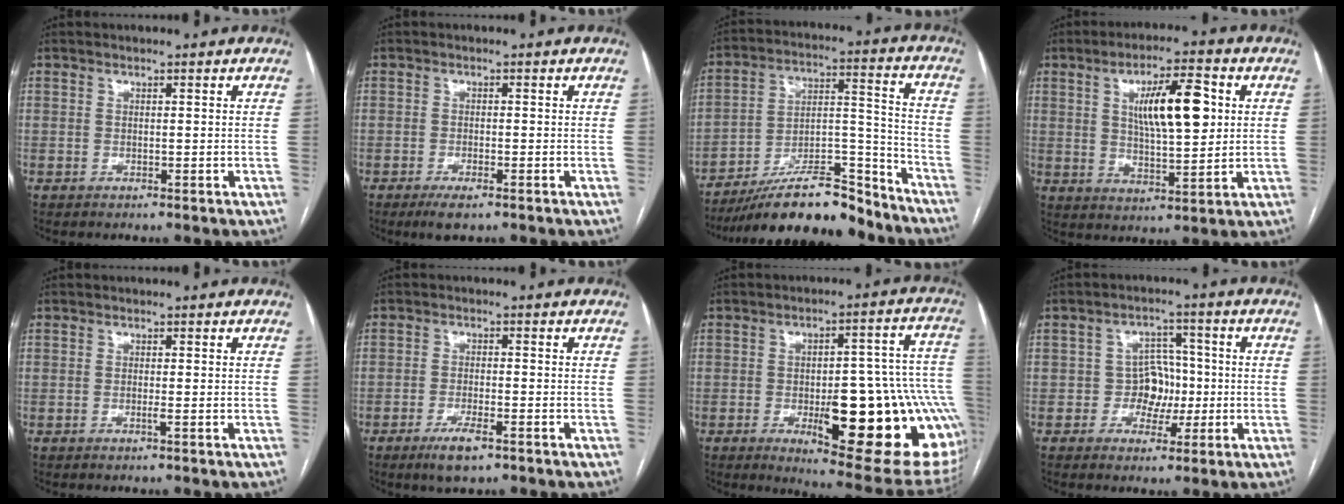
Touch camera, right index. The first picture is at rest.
{"total": 3.0, "force": [-2.0, 0.6, 2.2], "torque": [-0.041, -0.004, -0.032]}
{"total": 19.0, "force": [-16.4, 4.1, 8.6], "torque": [-0.136, 0.027, -0.276]}
{"total": 11.3, "force": [2.8, 2.9, 10.5], "torque": [-0.178, 0.009, 0.049]}
{"total": 0.7, "force": [-0.2, -0.1, 0.6], "torque": [-0.012, 0.000, -0.005]}
{"total": 4.5, "force": [-2.8, 0.9, 3.4], "torque": [-0.068, -0.006, -0.047]}
{"total": 25.7, "force": [-6.5, 6.0, 24.1], "torque": [-0.217, 0.010, -0.068]}
{"total": 5.1, "force": [-0.9, 4.4, 2.4], "torque": [-0.027, 0.019, -0.014]}